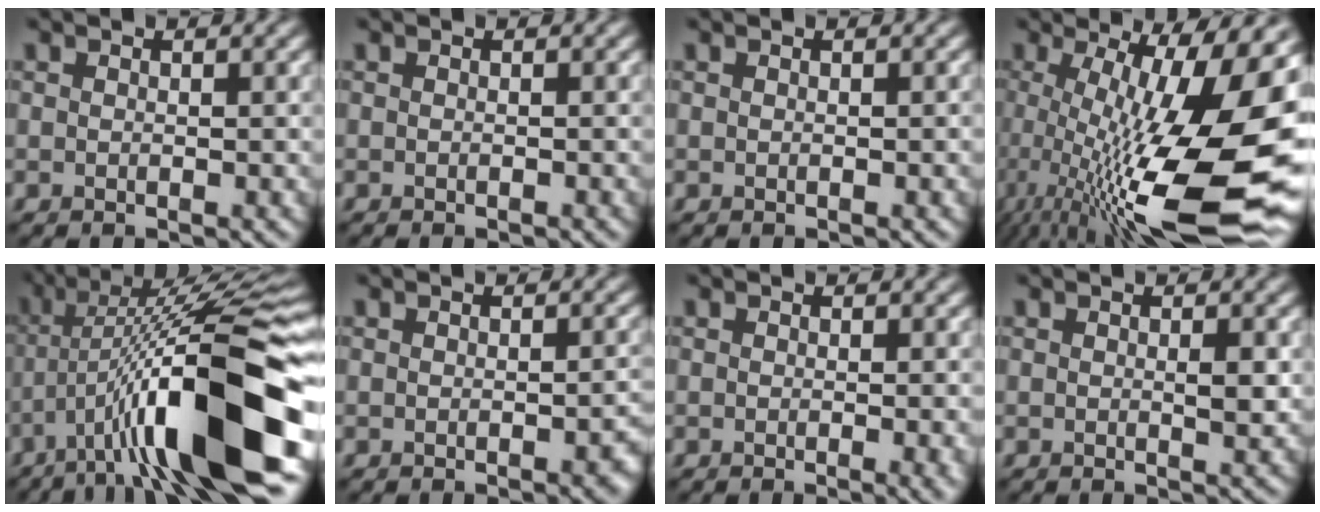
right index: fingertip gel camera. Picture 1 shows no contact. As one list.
[{"total": 0.6, "force": [-0.4, 0.1, 0.4], "torque": [-0.003, -0.001, -0.006]}, {"total": 0.0}, {"total": 19.6, "force": [-2.7, 6.4, 18.4], "torque": [-0.277, -0.018, -0.039]}, {"total": 14.3, "force": [-4.7, 3.3, 13.1], "torque": [-0.208, 0.022, -0.074]}, {"total": 2.0, "force": [-0.7, 0.5, 1.8], "torque": [-0.021, -0.001, -0.007]}, {"total": 2.0, "force": [-0.3, 0.5, 1.9], "torque": [-0.019, -0.004, -0.004]}, {"total": 1.2, "force": [0.1, 0.2, 1.2], "torque": [-0.019, -0.003, 0.000]}]